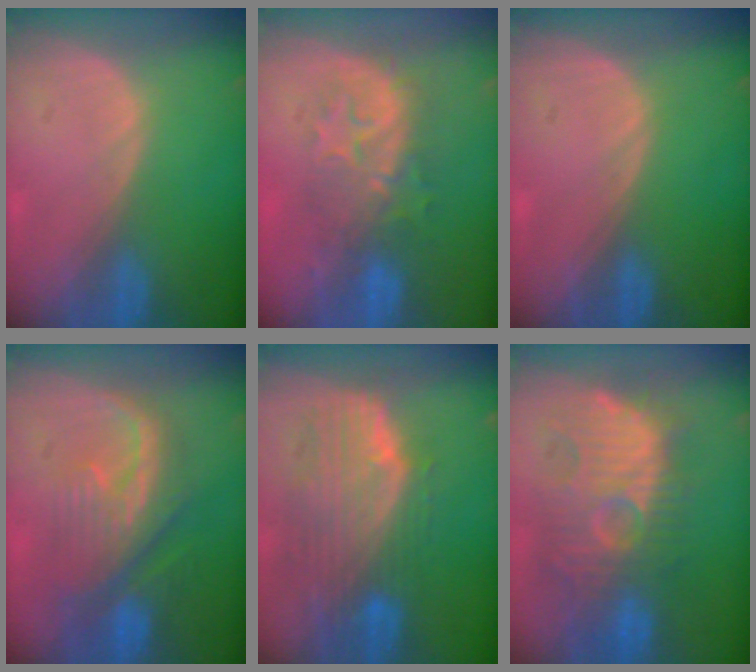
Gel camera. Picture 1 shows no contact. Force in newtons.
{"total": 7.9, "press": 7.8, "slide": 1.3}
{"total": 0.0}
{"total": 9.0, "press": 8.7, "slide": 2.0}
{"total": 10.4, "press": 9.1, "slide": 5.0}
{"total": 12.1, "press": 11.7, "slide": 2.9}